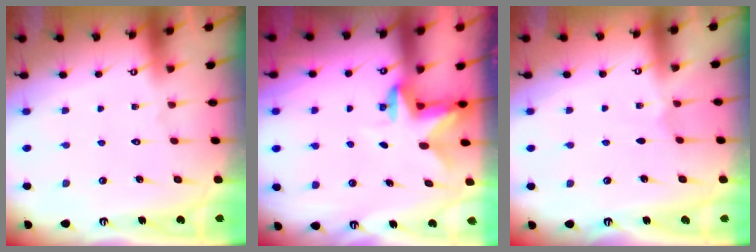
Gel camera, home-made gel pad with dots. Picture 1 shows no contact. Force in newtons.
{"total": 3.0, "press": 2.9, "slide": 0.6}
{"total": 0.6, "press": 0.6, "slide": 0.2}